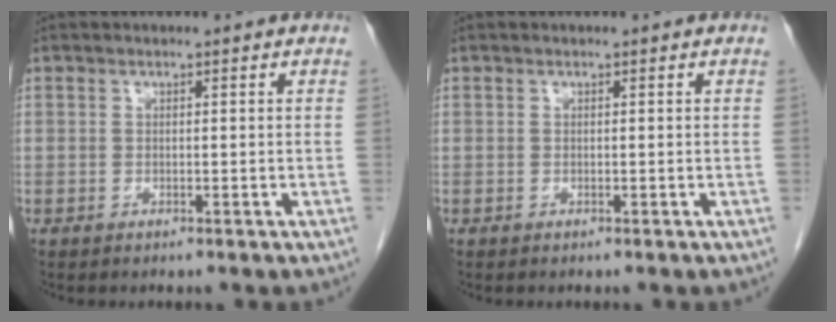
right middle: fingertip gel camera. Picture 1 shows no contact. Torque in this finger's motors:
{"motor_torque": [-0.03, -0.20, 0.02, 0.00]}